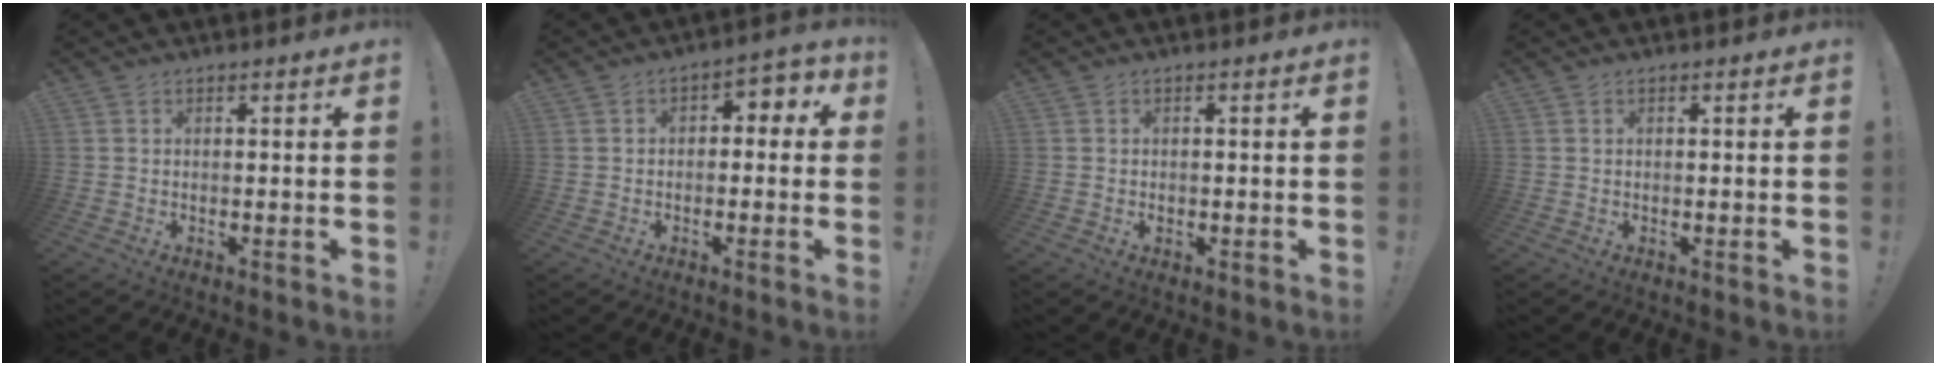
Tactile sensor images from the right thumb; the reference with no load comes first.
{"total": 3.7, "force": [-1.5, 2.7, 2.0], "torque": [-0.009, 0.009, -0.034]}
{"total": 0.7, "force": [-0.3, 0.6, 0.1], "torque": [0.000, 0.002, -0.005]}
{"total": 0.0}